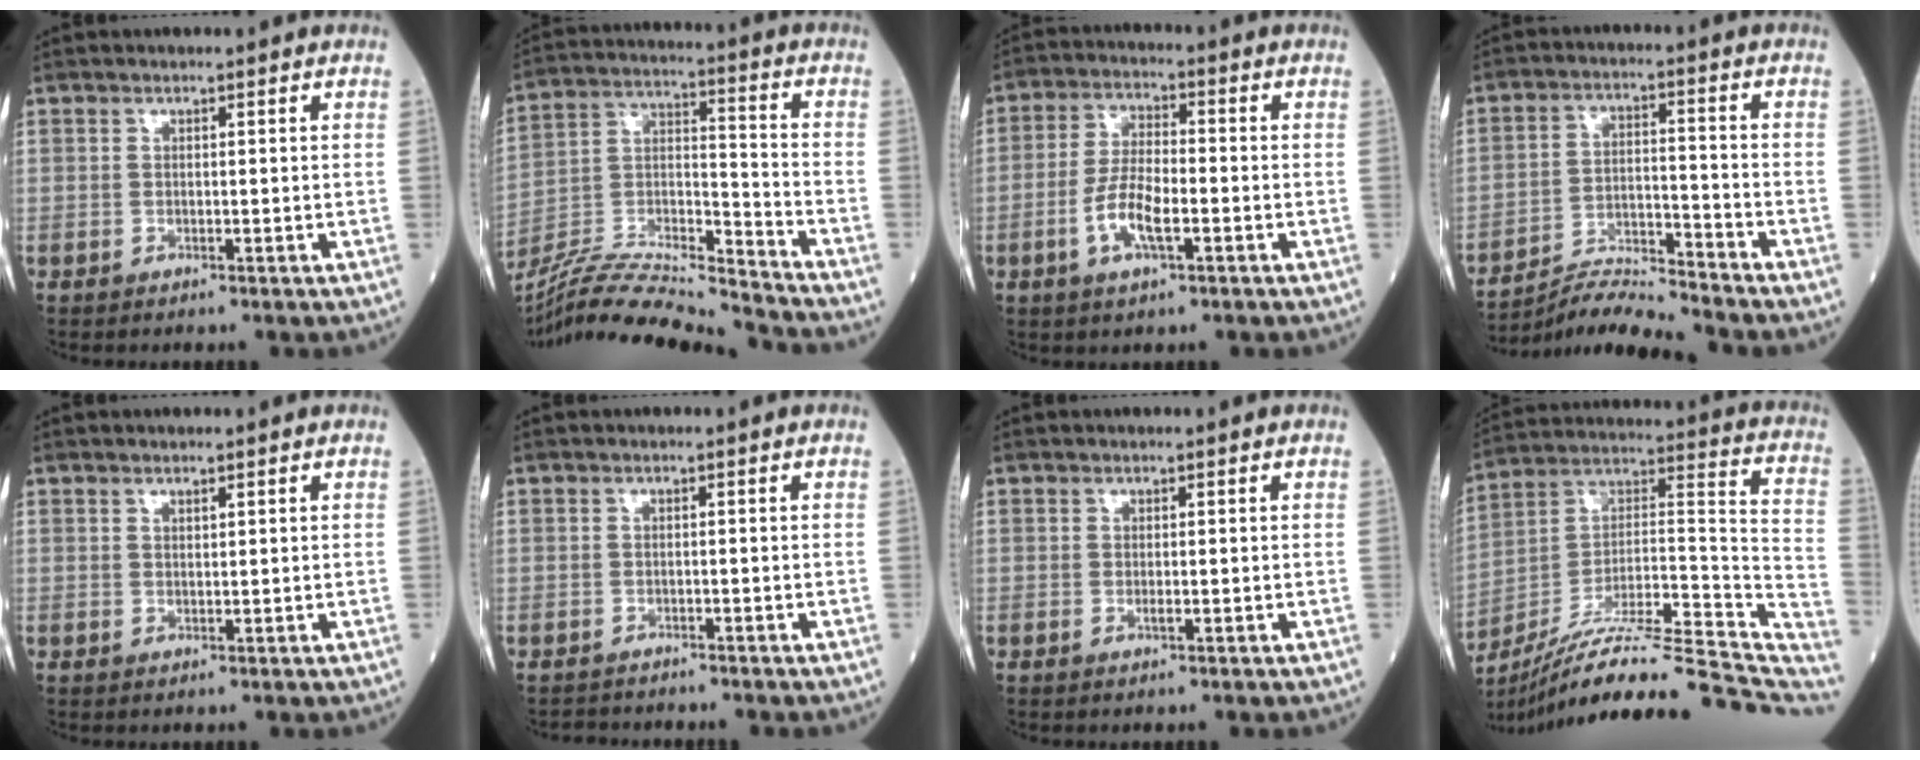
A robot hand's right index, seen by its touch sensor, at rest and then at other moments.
{"total": 17.9, "force": [-17.0, -0.7, 5.8], "torque": [-0.107, 0.008, -0.302]}
{"total": 7.2, "force": [-2.4, 2.0, 6.5], "torque": [-0.135, 0.000, -0.046]}
{"total": 8.1, "force": [-7.8, -1.9, 0.7], "torque": [-0.020, 0.008, -0.139]}
{"total": 0.6, "force": [0.5, 0.1, 0.3], "torque": [-0.008, -0.003, 0.011]}
{"total": 1.6, "force": [-1.6, 0.3, -0.4], "torque": [0.005, -0.005, -0.025]}
{"total": 0.5, "force": [0.0, 0.0, 0.5], "torque": [-0.013, -0.001, 0.001]}
{"total": 28.8, "force": [-24.7, 3.1, 14.5], "torque": [-0.166, 0.013, -0.367]}